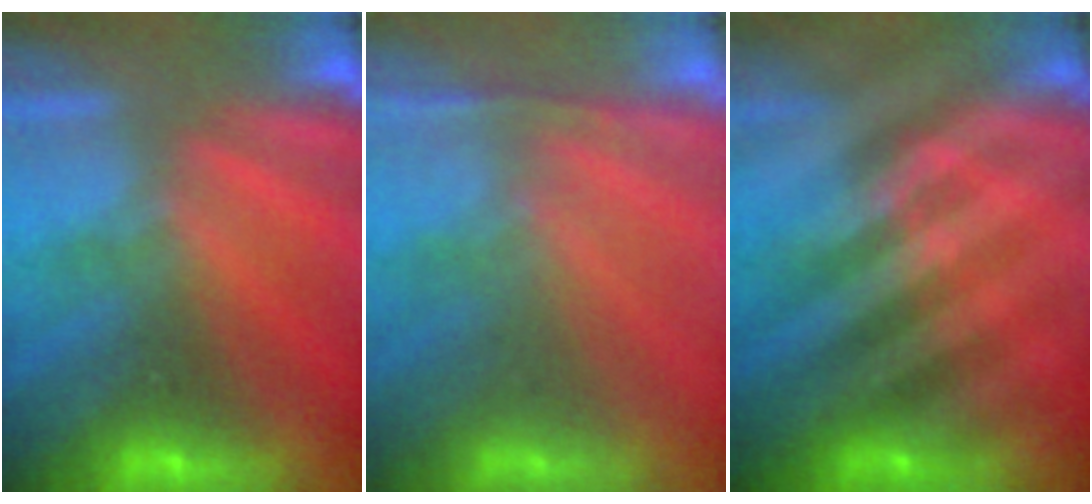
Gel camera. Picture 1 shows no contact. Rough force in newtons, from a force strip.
{"total": 1.4}
{"total": 2.4}